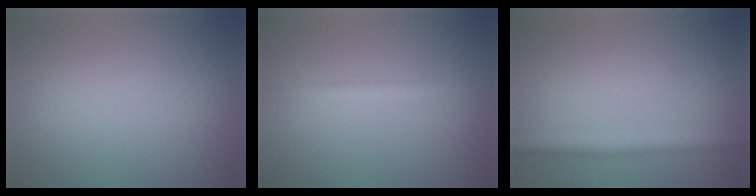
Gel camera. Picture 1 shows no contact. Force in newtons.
{"total": 1.7, "press": 1.7, "slide": 0.0}
{"total": 2.4, "press": 2.4, "slide": 0.2}